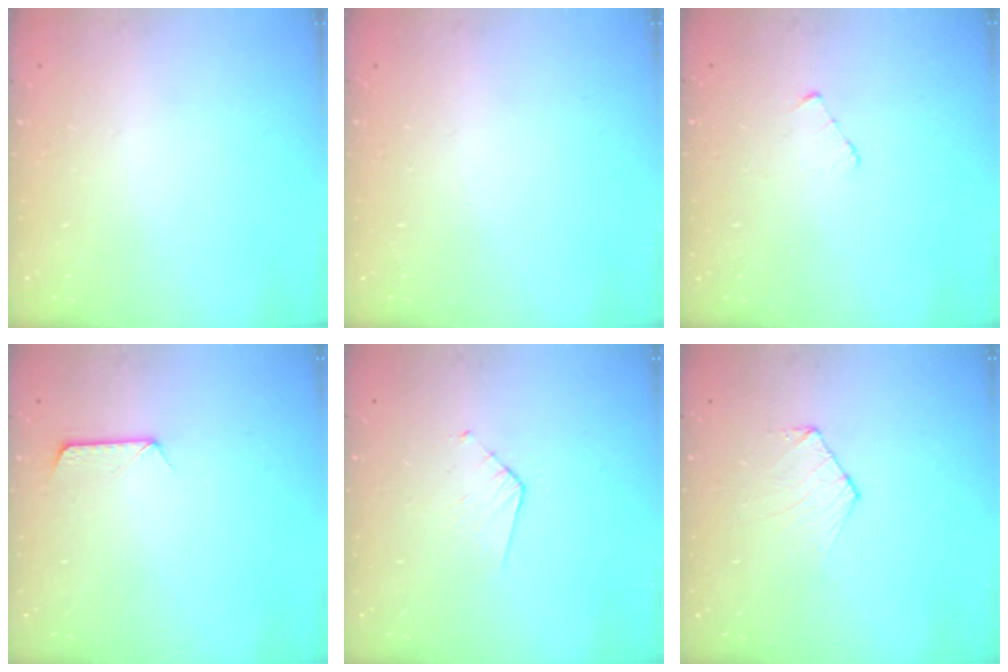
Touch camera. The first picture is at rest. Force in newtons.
{"total": 0.0}
{"total": 2.5, "press": 2.5, "slide": 0.3}
{"total": 7.8, "press": 7.7, "slide": 0.5}
{"total": 3.9, "press": 3.9, "slide": 0.3}
{"total": 5.6, "press": 5.6, "slide": 0.5}